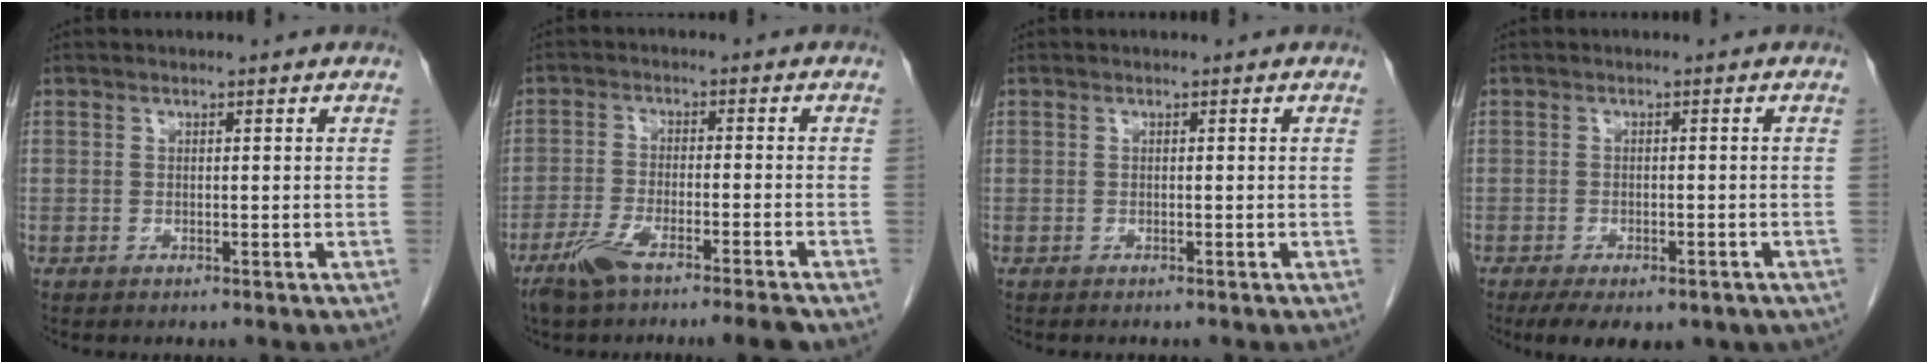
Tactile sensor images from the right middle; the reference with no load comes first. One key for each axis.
{"total": 7.9, "fx": -5.9, "fy": 0.3, "fz": 5.3, "tx": -0.094, "ty": -0.014, "tz": -0.105}
{"total": 0.9, "fx": -0.8, "fy": 0.2, "fz": 0.3, "tx": -0.009, "ty": -0.002, "tz": -0.010}
{"total": 10.7, "fx": -7.2, "fy": 4.8, "fz": 6.3, "tx": -0.096, "ty": -0.005, "tz": -0.091}